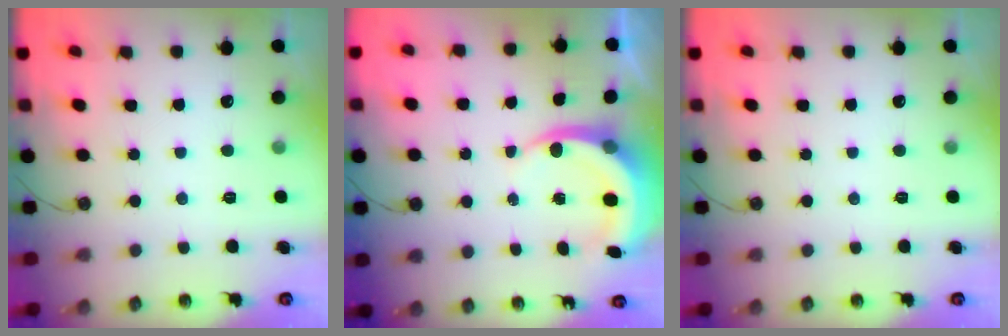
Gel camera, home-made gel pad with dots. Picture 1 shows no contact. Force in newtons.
{"total": 5.9, "press": 5.9, "slide": 0.6}
{"total": 0.0}